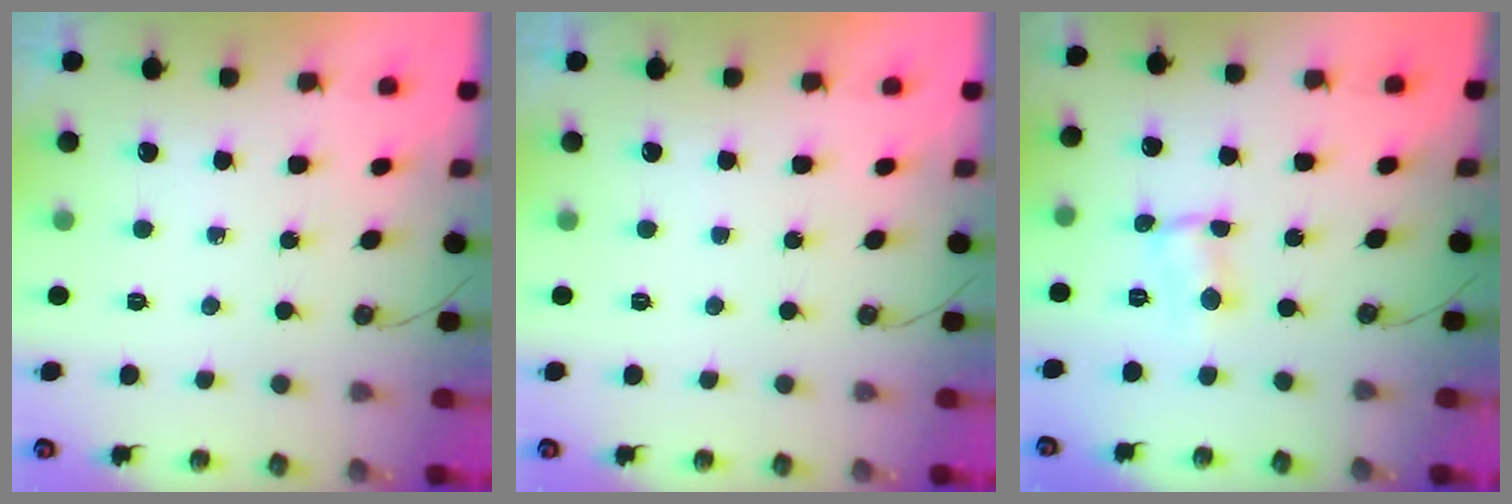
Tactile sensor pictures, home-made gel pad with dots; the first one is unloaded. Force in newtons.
{"total": 0.0}
{"total": 0.7, "press": 0.7, "slide": 0.1}